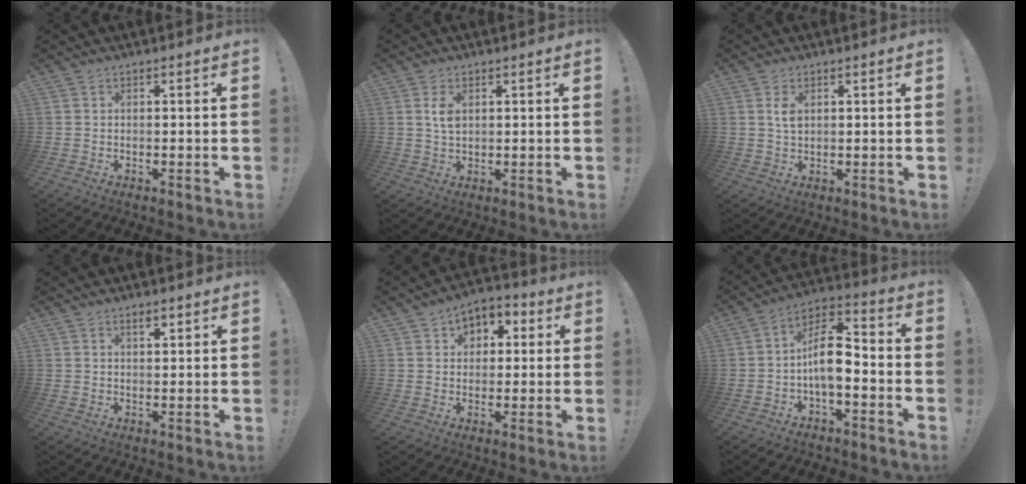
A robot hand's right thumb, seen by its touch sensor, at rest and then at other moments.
{"total": 3.9, "force": [1.2, 2.2, 3.0], "torque": [-0.046, 0.000, 0.018]}
{"total": 3.2, "force": [1.1, 1.7, 2.4], "torque": [-0.036, -0.003, 0.015]}
{"total": 2.4, "force": [1.7, 0.8, 1.6], "torque": [-0.019, -0.008, 0.026]}
{"total": 5.9, "force": [1.6, 5.3, 2.1], "torque": [-0.018, -0.006, 0.030]}
{"total": 11.5, "force": [-2.6, 5.6, 9.8], "torque": [-0.172, 0.021, -0.046]}